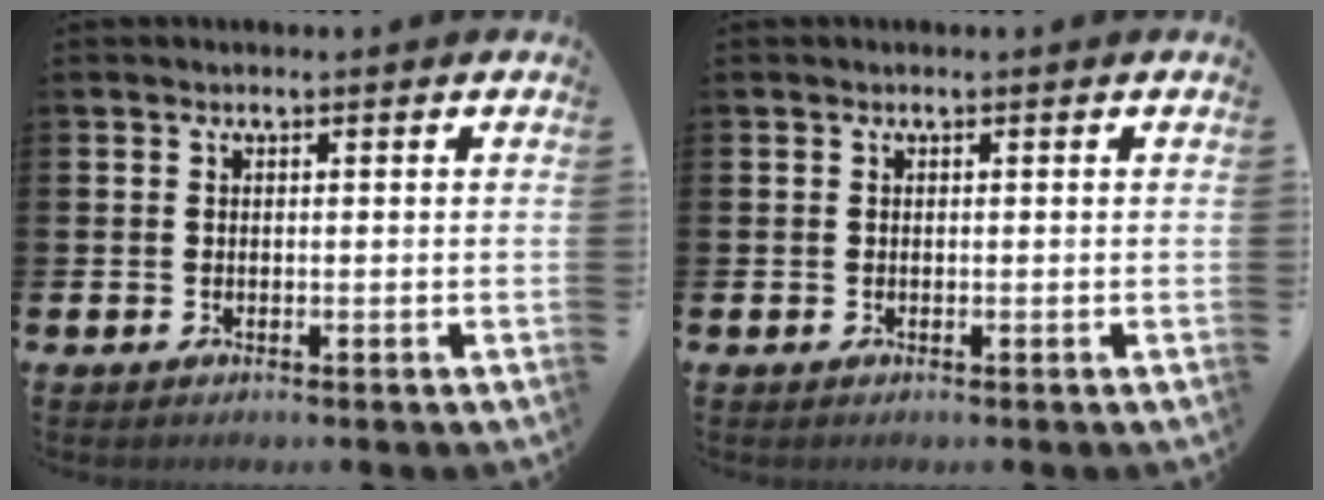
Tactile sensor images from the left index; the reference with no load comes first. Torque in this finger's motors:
{"motor_torque": [-0.07, 0.07, 0.00, 0.00]}